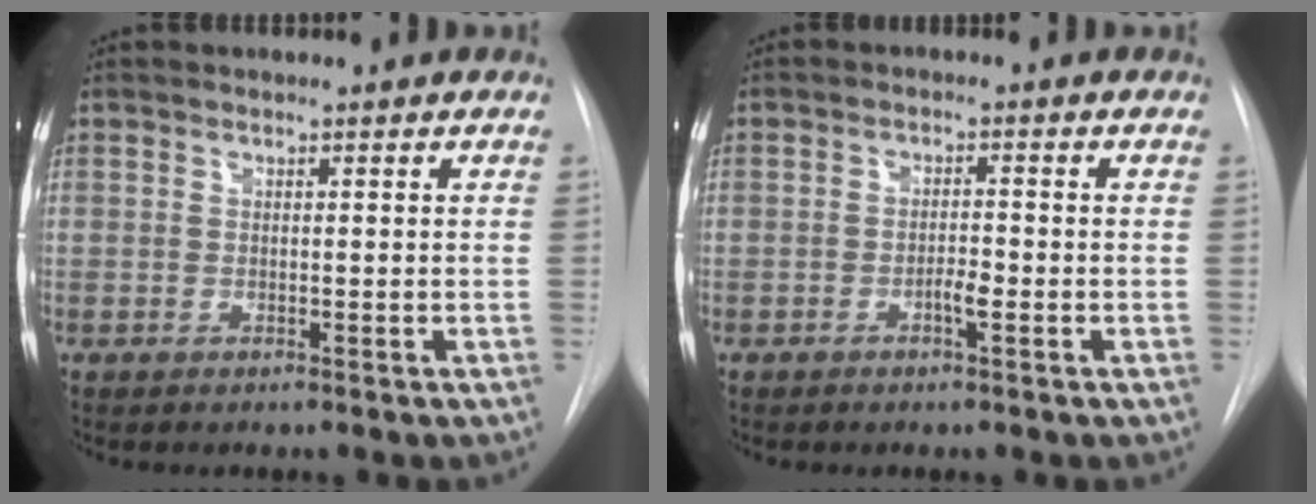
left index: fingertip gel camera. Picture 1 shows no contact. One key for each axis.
{"total": 2.0, "fx": -0.9, "fy": 0.4, "fz": 1.8, "tx": -0.029, "ty": 0.002, "tz": -0.017}